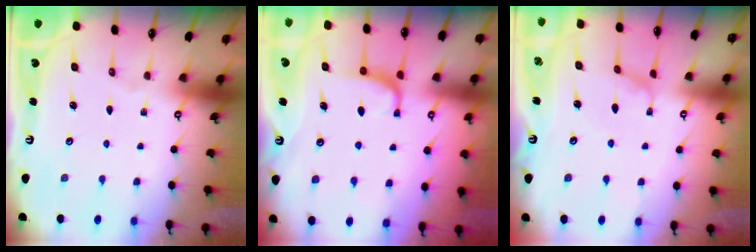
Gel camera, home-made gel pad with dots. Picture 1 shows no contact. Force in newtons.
{"total": 1.6, "press": 1.5, "slide": 0.5}
{"total": 0.9, "press": 0.8, "slide": 0.4}